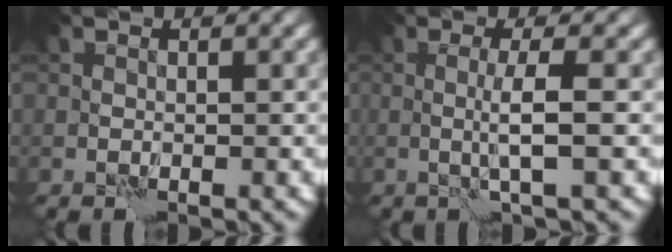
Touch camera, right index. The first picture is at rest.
{"total": 2.6, "force": [0.3, 0.0, 2.6], "torque": [-0.047, -0.006, 0.003]}